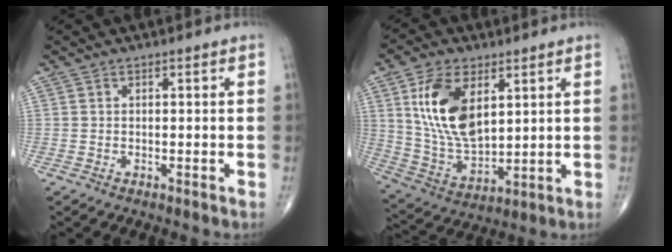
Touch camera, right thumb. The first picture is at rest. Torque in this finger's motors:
{"motor_torque": [0.34, 2.43, 1.58, 0.74, 0.45]}